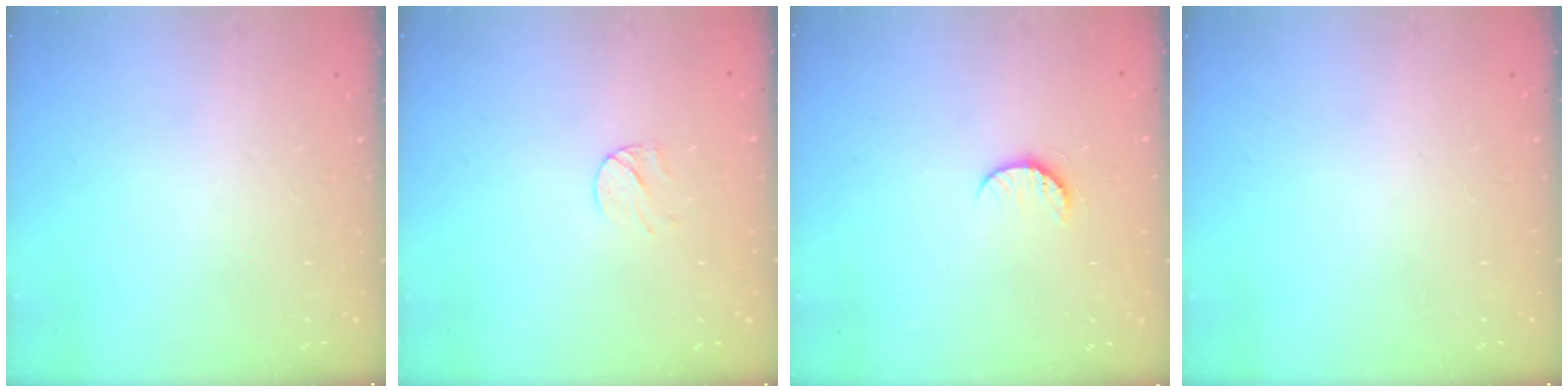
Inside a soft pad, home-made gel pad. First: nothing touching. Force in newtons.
{"total": 6.6, "press": 6.5, "slide": 0.6}
{"total": 6.1, "press": 6.0, "slide": 0.5}
{"total": 0.0}